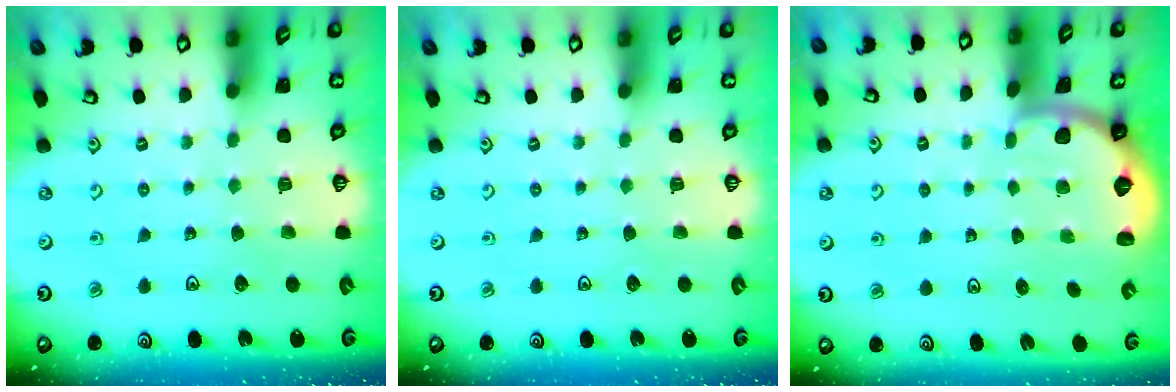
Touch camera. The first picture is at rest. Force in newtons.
{"total": 0.0}
{"total": 1.6, "press": 1.6, "slide": 0.1}